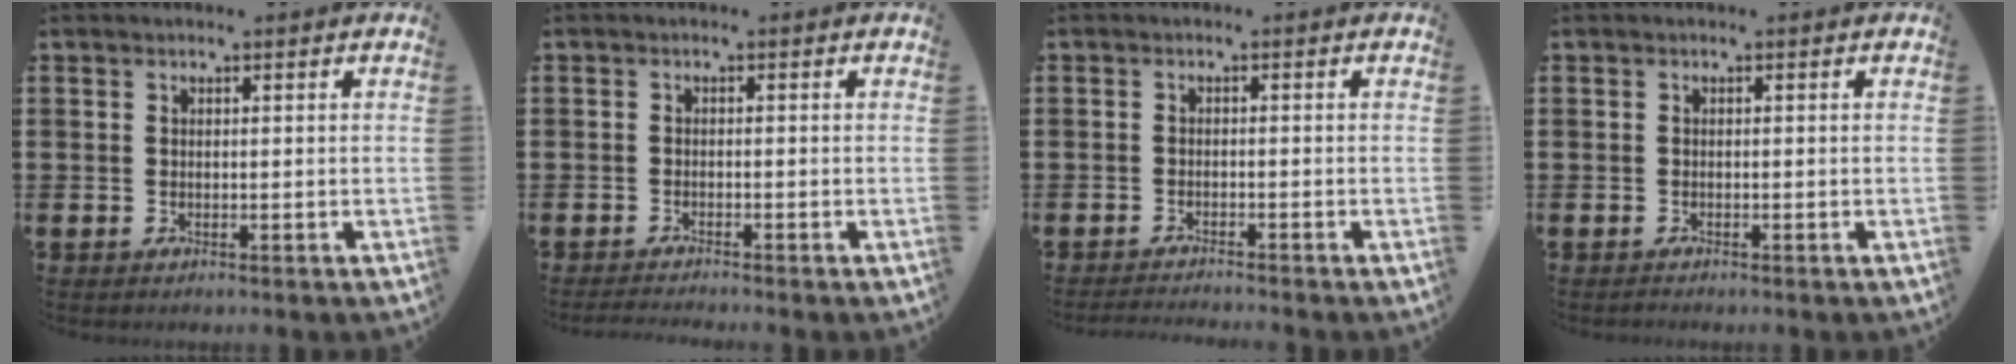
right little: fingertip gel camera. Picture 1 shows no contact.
{"total": 1.1, "force": [-1.0, -0.1, 0.3], "torque": [-0.004, -0.001, -0.020]}
{"total": 1.2, "force": [-1.2, -0.2, 0.2], "torque": [-0.003, 0.000, -0.023]}
{"total": 0.0}